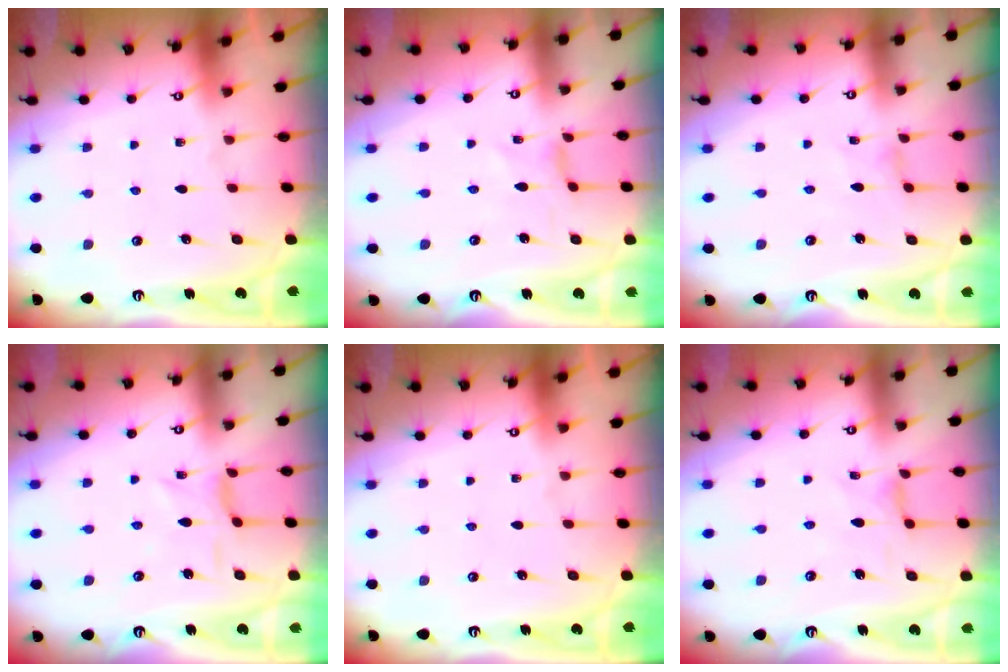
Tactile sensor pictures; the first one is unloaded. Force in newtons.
{"total": 0.0}
{"total": 0.0}
{"total": 2.1, "press": 2.1, "slide": 0.6}
{"total": 0.0}
{"total": 0.7, "press": 0.6, "slide": 0.4}